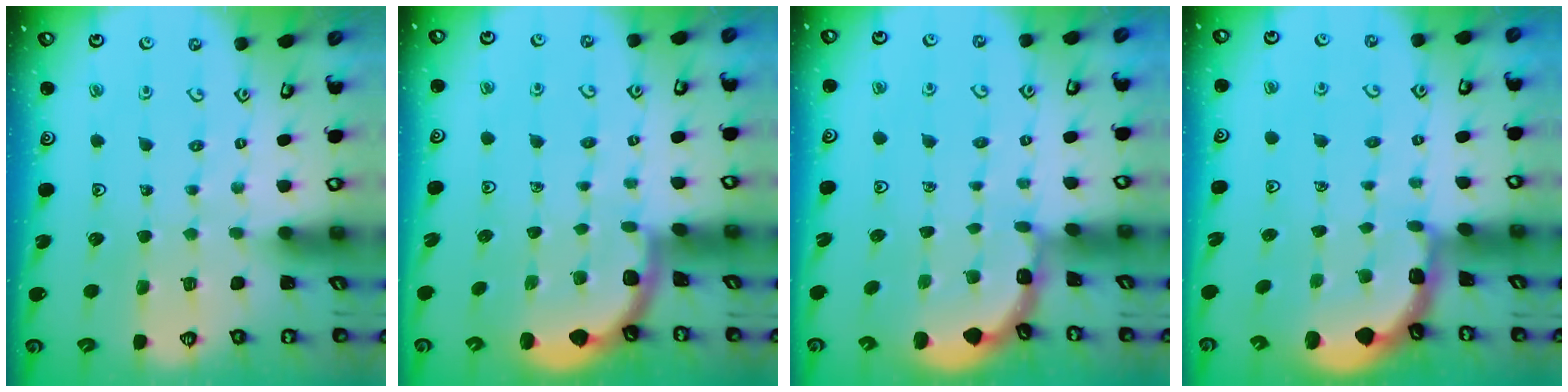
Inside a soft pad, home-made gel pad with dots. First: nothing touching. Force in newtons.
{"total": 1.9, "press": 1.9, "slide": 0.0}
{"total": 1.7, "press": 1.7, "slide": 0.1}
{"total": 1.9, "press": 1.9, "slide": 0.2}